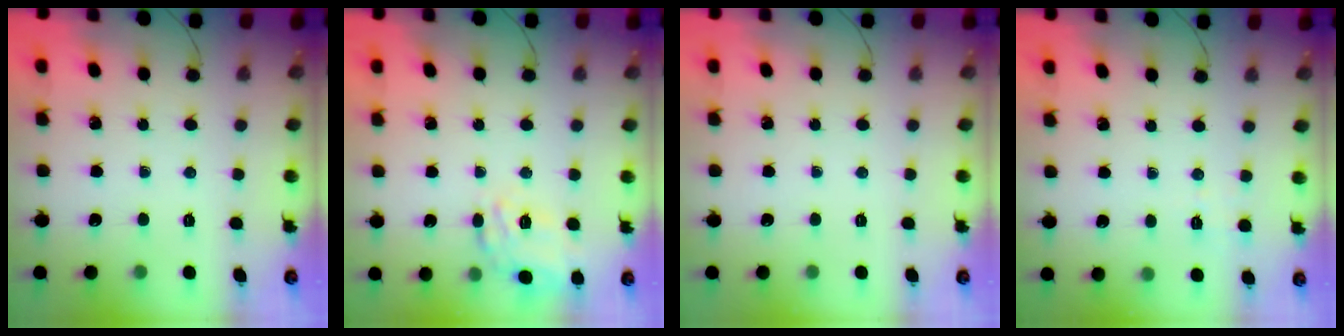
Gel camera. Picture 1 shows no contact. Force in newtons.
{"total": 16.9, "press": 16.8, "slide": 1.3}
{"total": 0.0}
{"total": 2.1, "press": 1.2, "slide": 1.7}